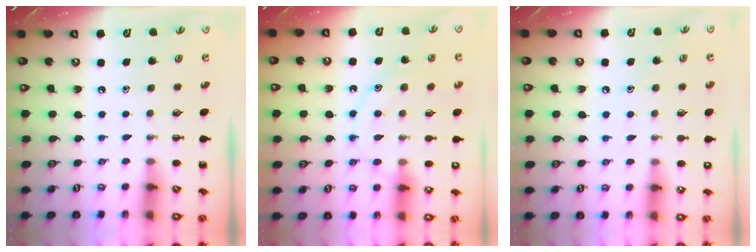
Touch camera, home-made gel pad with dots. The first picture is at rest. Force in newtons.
{"total": 11.9, "press": 11.8, "slide": 0.6}
{"total": 6.4, "press": 6.2, "slide": 1.6}